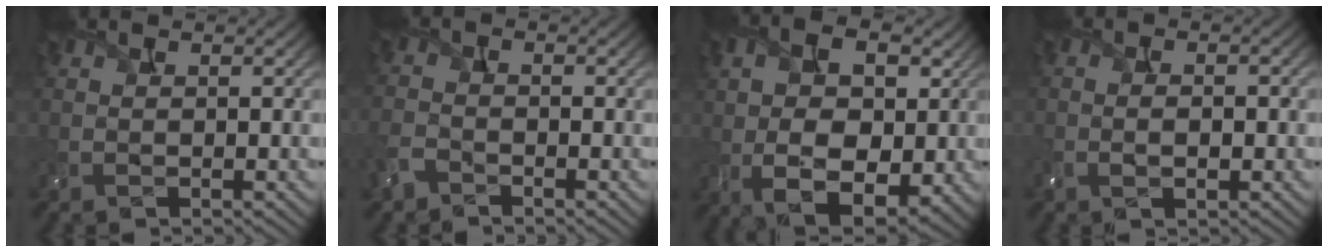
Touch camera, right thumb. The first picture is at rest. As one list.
[{"total": 3.2, "force": [-2.1, 1.8, 1.5], "torque": [-0.040, -0.004, -0.059]}, {"total": 11.8, "force": [1.4, 7.6, 8.9], "torque": [-0.176, 0.006, 0.027]}, {"total": 3.2, "force": [-0.6, 1.8, 2.6], "torque": [-0.027, 0.005, -0.015]}]